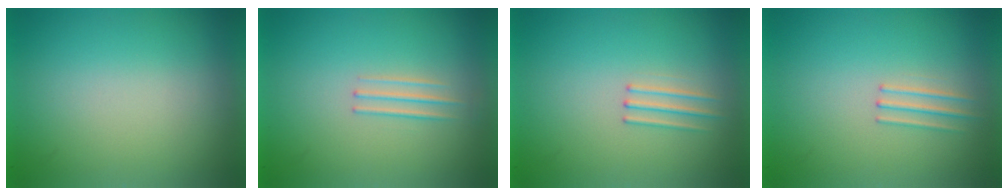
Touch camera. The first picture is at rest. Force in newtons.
{"total": 1.3}
{"total": 1.2}
{"total": 1.2}